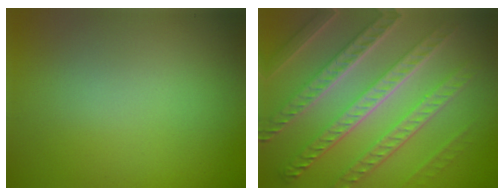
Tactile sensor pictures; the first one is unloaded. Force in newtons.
{"total": 8.9, "press": 6.4, "slide": 6.3}